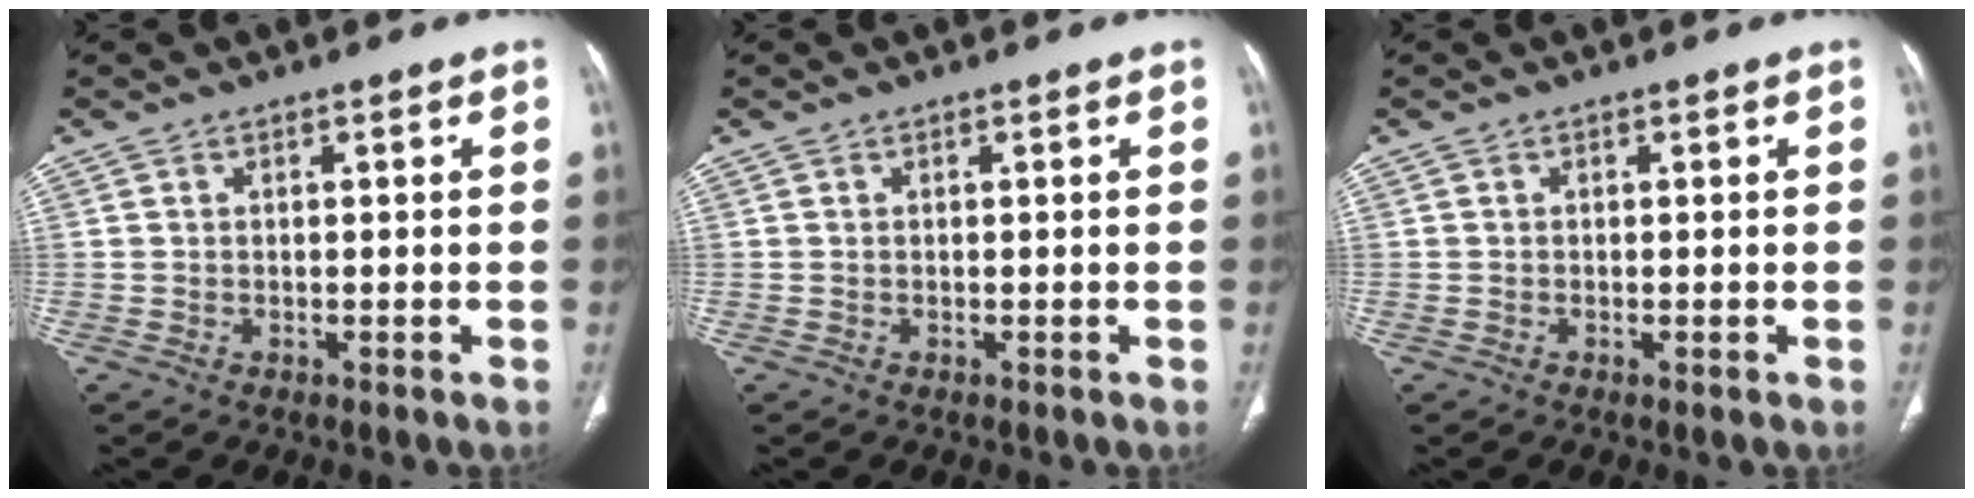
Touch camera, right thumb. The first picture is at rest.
{"total": 0.0}
{"total": 0.5, "force": [-0.1, 0.2, 0.5], "torque": [-0.010, -0.002, -0.003]}